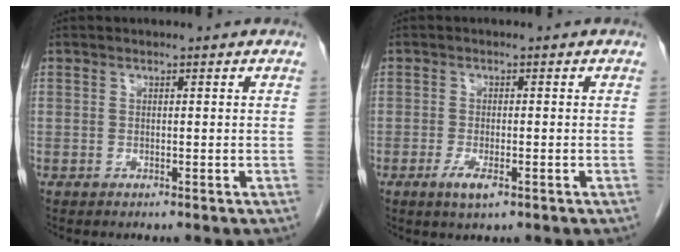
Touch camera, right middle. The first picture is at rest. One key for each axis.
{"total": 3.0, "fx": -1.5, "fy": 0.8, "fz": 2.5, "tx": -0.051, "ty": -0.004, "tz": -0.025}